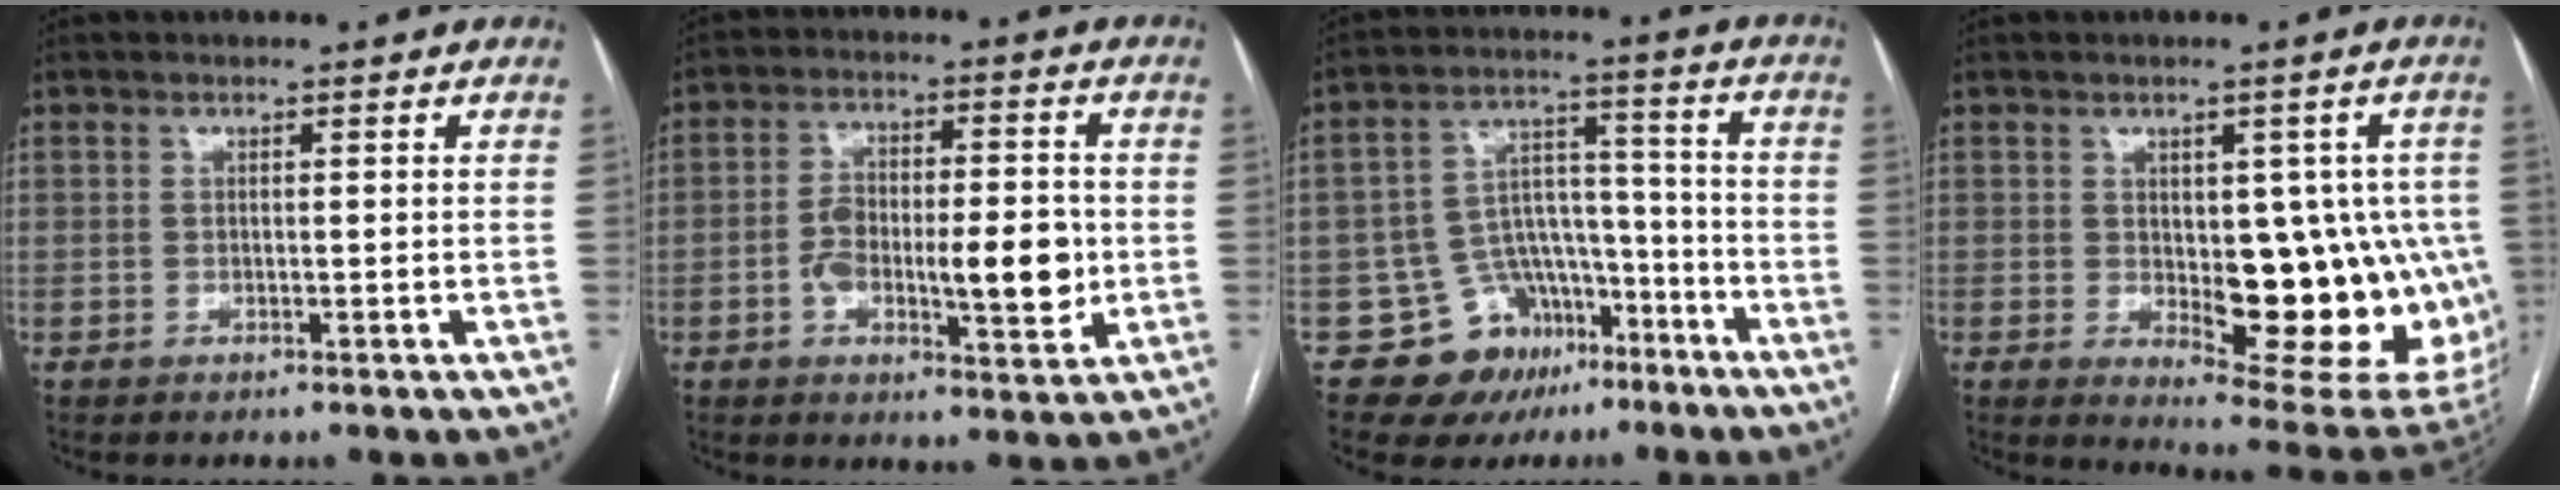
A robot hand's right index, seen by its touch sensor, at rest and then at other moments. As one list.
[{"total": 11.6, "force": [-2.0, 3.9, 10.7], "torque": [-0.174, 0.011, -0.028]}, {"total": 11.1, "force": [-6.6, 8.2, 3.4], "torque": [-0.043, 0.059, -0.095]}, {"total": 17.7, "force": [-2.3, 7.3, 15.9], "torque": [-0.140, 0.008, -0.004]}]